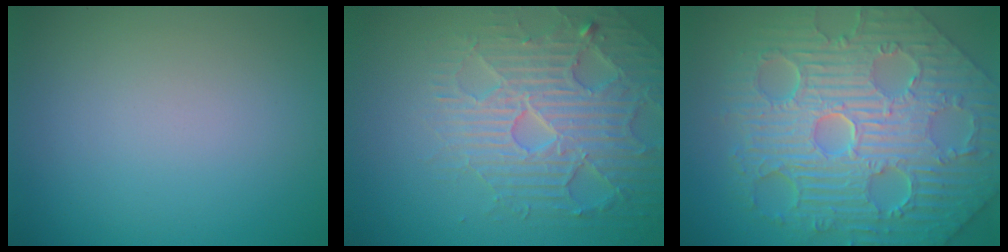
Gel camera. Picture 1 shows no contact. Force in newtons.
{"total": 4.9, "press": 4.8, "slide": 1.0}
{"total": 12.5, "press": 8.2, "slide": 9.3}